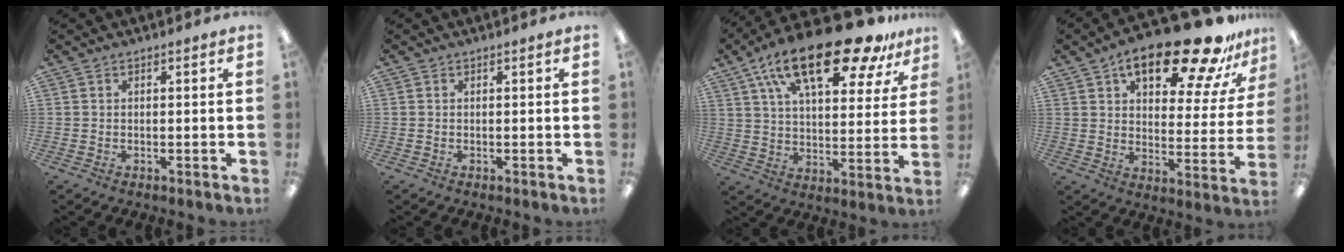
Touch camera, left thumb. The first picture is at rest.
{"total": 0.0}
{"total": 24.2, "force": [15.3, 9.3, 16.3], "torque": [-0.271, -0.074, 0.256]}
{"total": 22.3, "force": [14.8, 8.2, 14.4], "torque": [-0.201, -0.089, 0.238]}